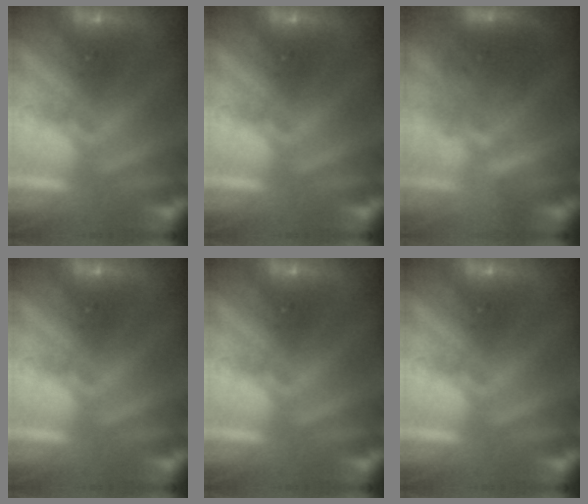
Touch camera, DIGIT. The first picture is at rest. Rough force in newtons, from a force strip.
{"total": 0.0}
{"total": 3.7}
{"total": 0.0}
{"total": 0.0}
{"total": 0.0}